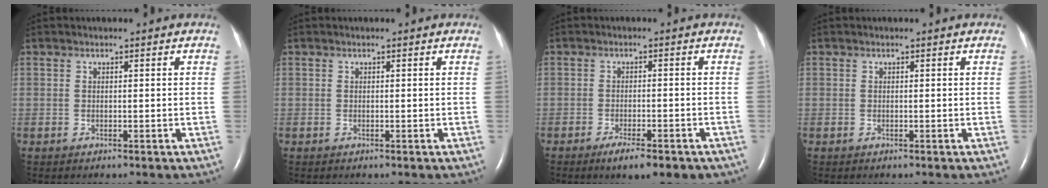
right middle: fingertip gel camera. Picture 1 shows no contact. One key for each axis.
{"total": 0.0}
{"total": 6.5, "fx": -4.5, "fy": 1.7, "fz": 4.3, "tx": -0.056, "ty": -0.008, "tz": -0.057}
{"total": 0.0}